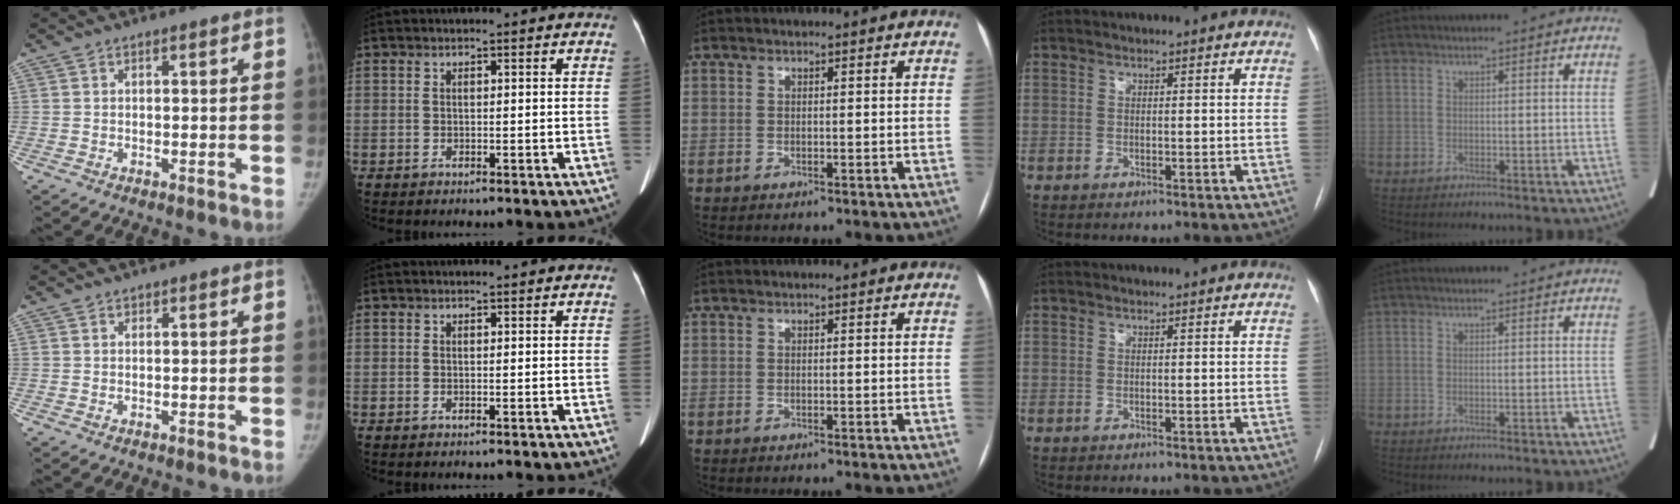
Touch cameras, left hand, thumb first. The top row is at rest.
{"index": {"total": 1.1, "force": [1.0, 0.1, 0.5], "torque": [-0.009, 0.003, 0.012]}}